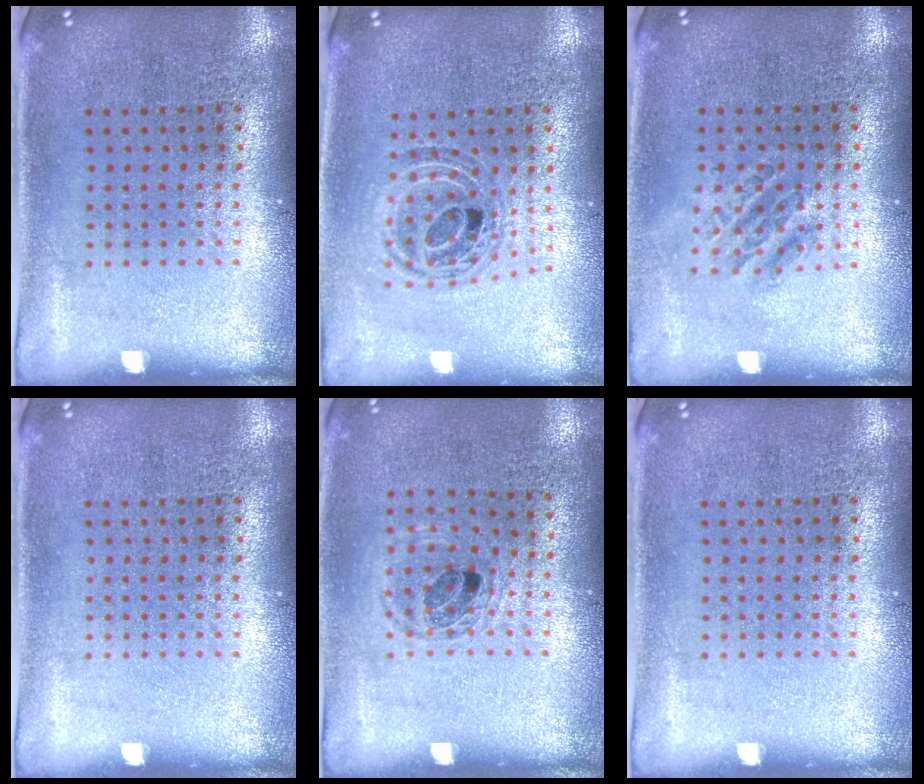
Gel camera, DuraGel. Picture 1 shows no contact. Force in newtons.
{"total": 0.8, "press": 0.8, "slide": 0.2}
{"total": 1.2, "press": 1.0, "slide": 0.5}
{"total": 0.0}
{"total": 0.9, "press": 0.9, "slide": 0.2}
{"total": 0.0}